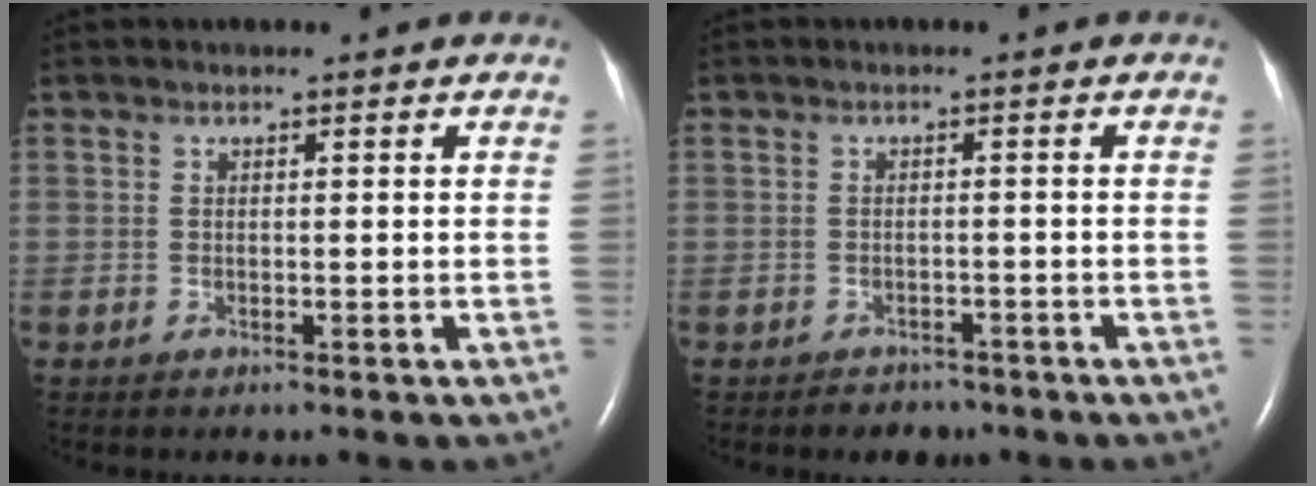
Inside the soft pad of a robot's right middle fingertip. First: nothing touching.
{"total": 2.8, "force": [-2.3, 1.5, 0.0], "torque": [-0.009, 0.004, -0.031]}